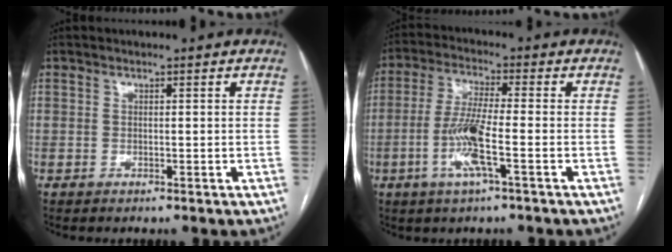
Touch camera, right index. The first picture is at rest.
{"total": 8.2, "force": [-2.7, 0.0, 7.8], "torque": [-0.158, -0.007, -0.057]}